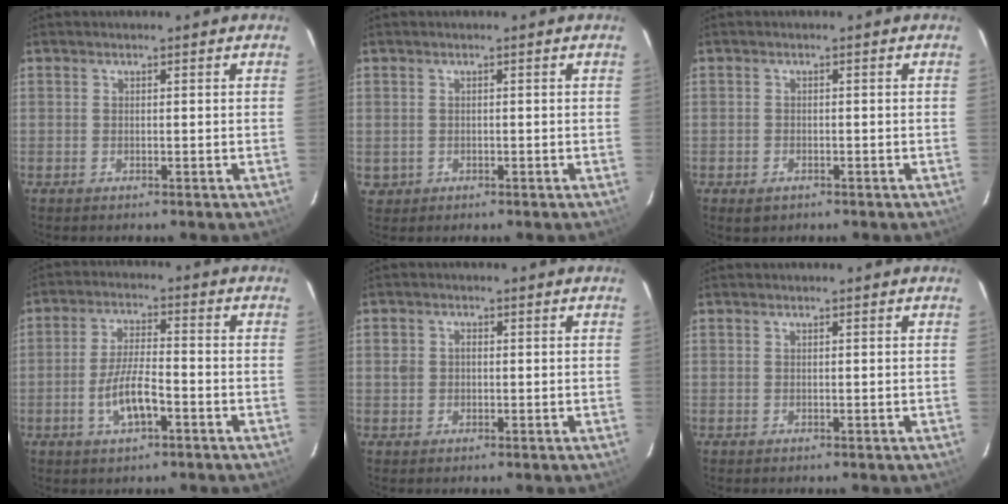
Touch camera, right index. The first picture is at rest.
{"total": 1.9, "force": [-0.1, 1.9, 0.2], "torque": [-0.003, 0.001, 0.001]}
{"total": 2.1, "force": [-1.2, 1.5, 0.8], "torque": [-0.015, -0.003, -0.018]}
{"total": 7.5, "force": [-3.1, 2.2, 6.5], "torque": [-0.130, -0.001, -0.055]}
{"total": 2.3, "force": [-0.2, 2.1, 0.9], "torque": [-0.017, 0.007, -0.005]}
{"total": 0.0}